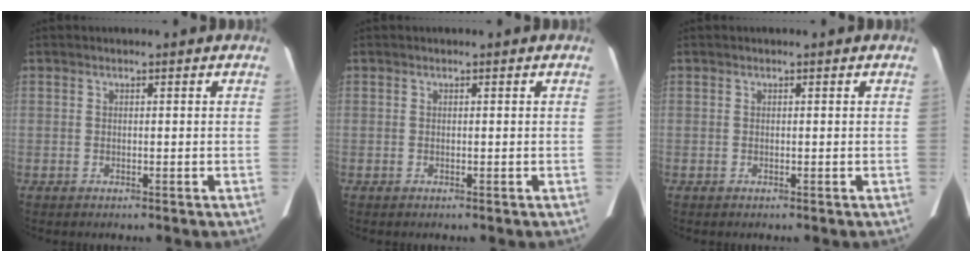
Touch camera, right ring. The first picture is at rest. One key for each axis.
{"total": 0.0}
{"total": 0.0}